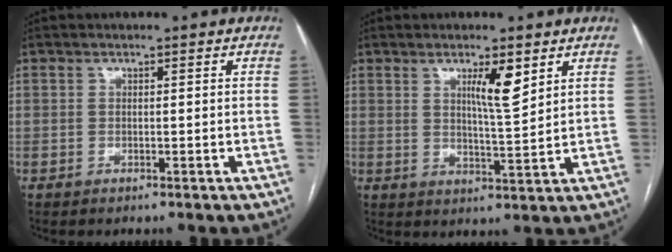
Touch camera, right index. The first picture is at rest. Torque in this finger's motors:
{"motor_torque": [0.38, 0.52, 0.12, 0.07]}